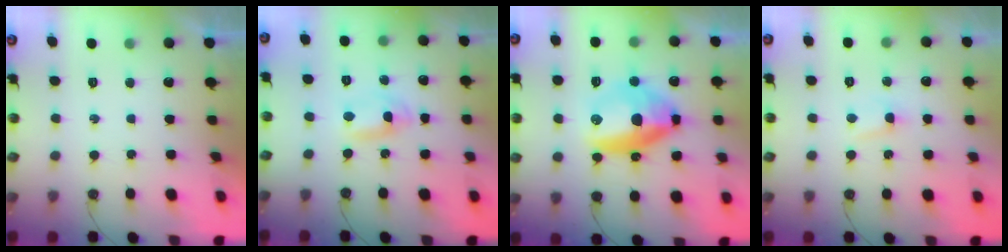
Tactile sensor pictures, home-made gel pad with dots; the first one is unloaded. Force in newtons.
{"total": 2.1, "press": 1.7, "slide": 1.2}
{"total": 13.6, "press": 13.5, "slide": 1.9}
{"total": 2.8, "press": 2.8, "slide": 0.4}